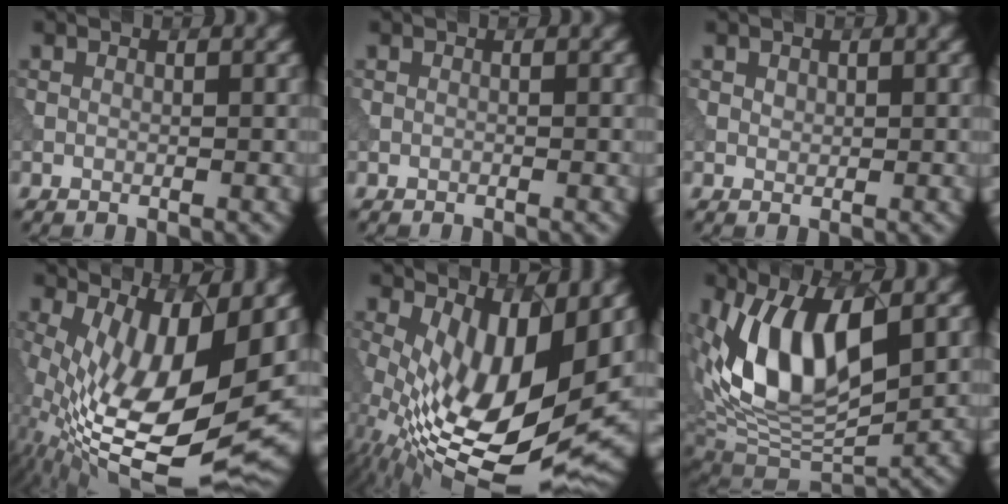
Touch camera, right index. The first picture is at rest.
{"total": 0.0}
{"total": 0.7, "force": [0.5, 0.5, 0.1], "torque": [-0.003, -0.001, 0.013]}
{"total": 13.5, "force": [0.7, 4.7, 12.6], "torque": [-0.229, -0.027, 0.034]}
{"total": 12.8, "force": [1.3, 6.0, 11.2], "torque": [-0.198, -0.032, 0.032]}
{"total": 9.8, "force": [2.5, 4.9, 8.1], "torque": [-0.157, -0.012, 0.047]}